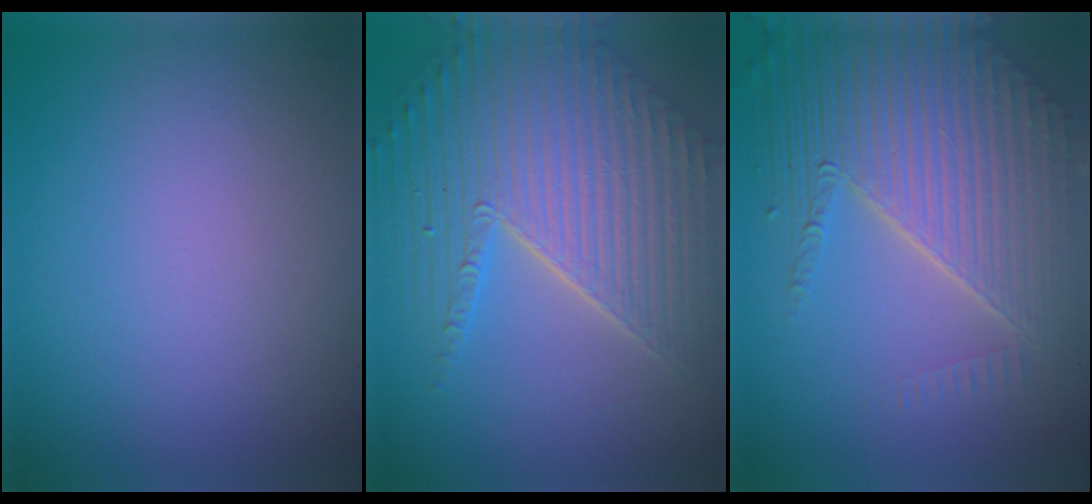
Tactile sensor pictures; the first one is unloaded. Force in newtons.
{"total": 7.1, "press": 5.6, "slide": 4.4}
{"total": 8.8, "press": 5.7, "slide": 6.7}